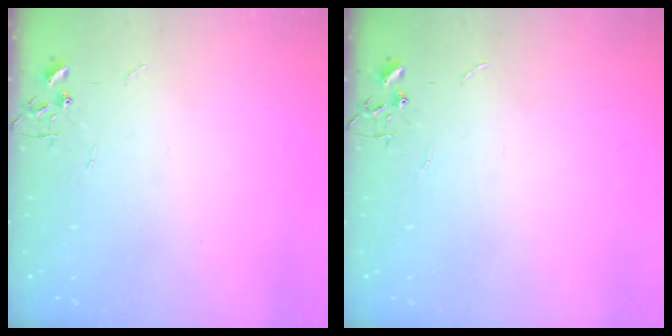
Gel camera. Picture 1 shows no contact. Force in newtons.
{"total": 0.0}